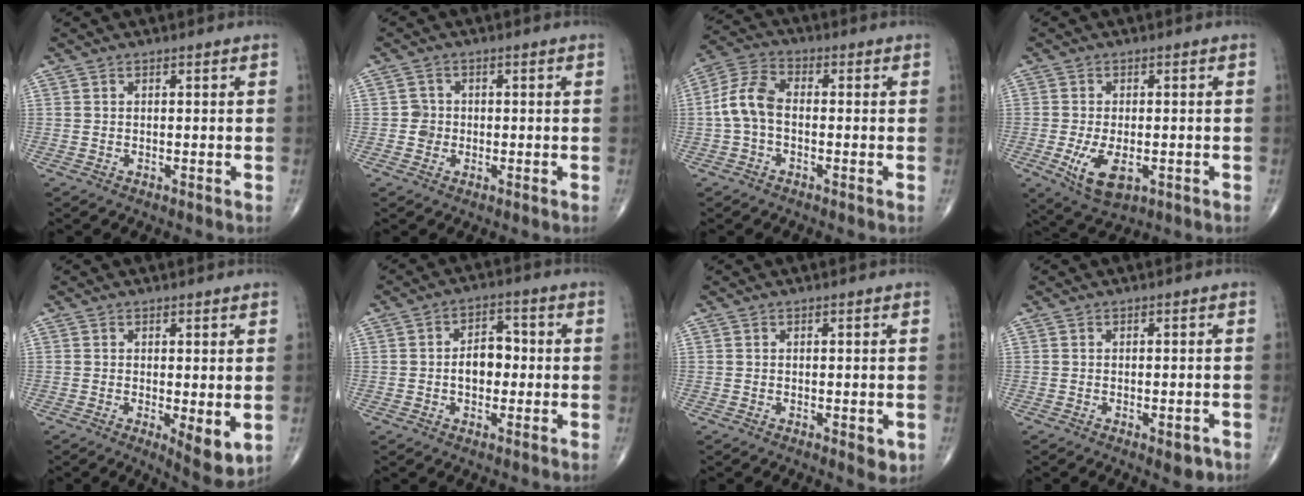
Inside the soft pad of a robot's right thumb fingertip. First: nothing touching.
{"total": 2.3, "force": [-0.4, 2.2, 0.4], "torque": [0.008, 0.008, -0.009]}
{"total": 7.5, "force": [-0.9, 4.5, 5.9], "torque": [-0.122, 0.024, -0.028]}
{"total": 7.5, "force": [-2.2, 3.9, 6.1], "torque": [-0.109, -0.009, -0.028]}
{"total": 5.9, "force": [-0.7, 2.0, 5.5], "torque": [-0.073, -0.017, -0.007]}
{"total": 6.1, "force": [-0.5, 4.1, 4.5], "torque": [-0.052, 0.019, -0.014]}
{"total": 2.3, "force": [-0.6, 1.1, 2.0], "torque": [-0.015, -0.003, -0.006]}
{"total": 2.9, "force": [-1.4, 1.2, 2.2], "torque": [-0.017, 0.005, -0.013]}